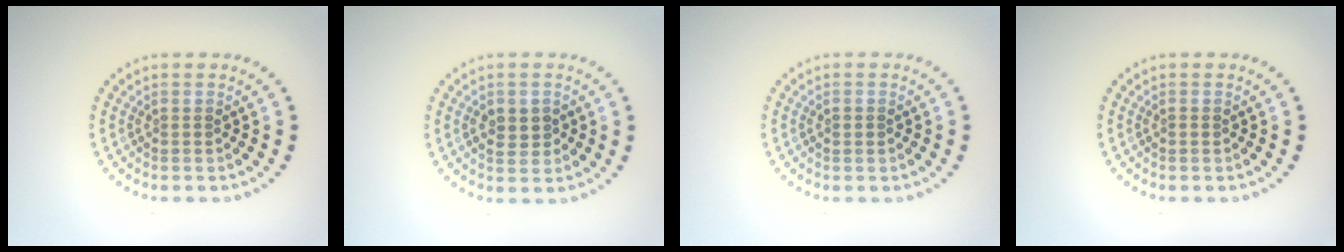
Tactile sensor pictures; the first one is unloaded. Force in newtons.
{"total": 2.2, "press": 2.2, "slide": 0.1}
{"total": 0.8, "press": 0.8, "slide": 0.2}
{"total": 0.6, "press": 0.6, "slide": 0.1}